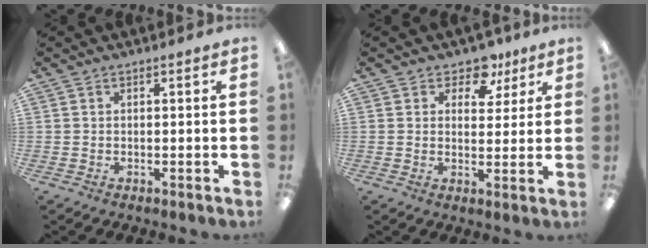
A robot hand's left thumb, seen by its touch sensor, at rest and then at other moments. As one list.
[{"total": 7.2, "force": [5.0, 4.4, 2.6], "torque": [-0.032, -0.027, 0.087]}]